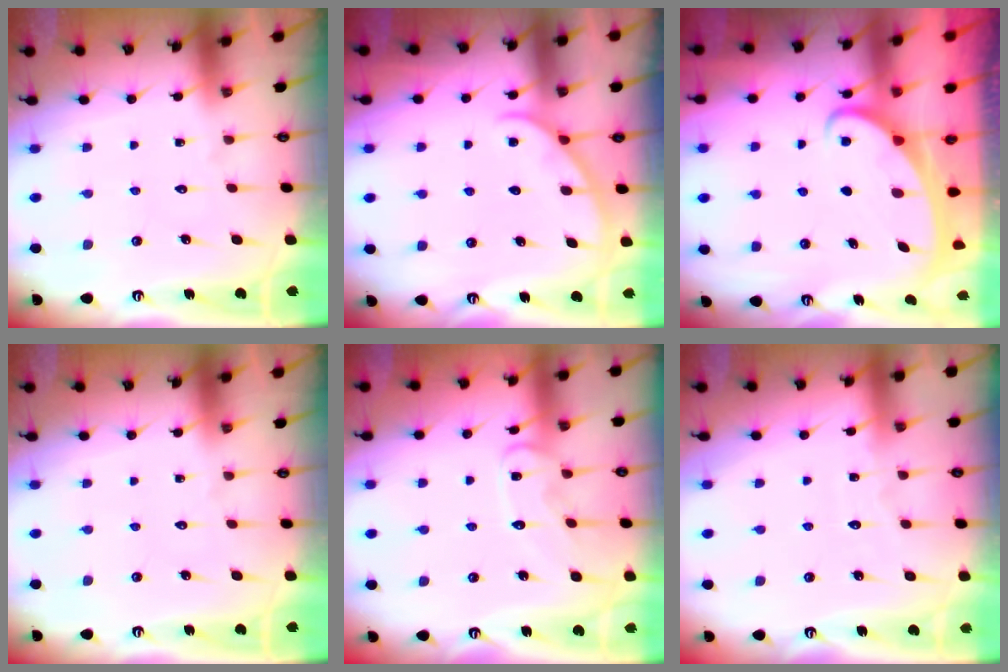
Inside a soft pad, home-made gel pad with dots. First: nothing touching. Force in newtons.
{"total": 2.8, "press": 2.8, "slide": 0.3}
{"total": 2.3, "press": 2.3, "slide": 0.3}
{"total": 0.0}
{"total": 10.3, "press": 10.3, "slide": 0.8}
{"total": 2.4, "press": 2.4, "slide": 0.2}